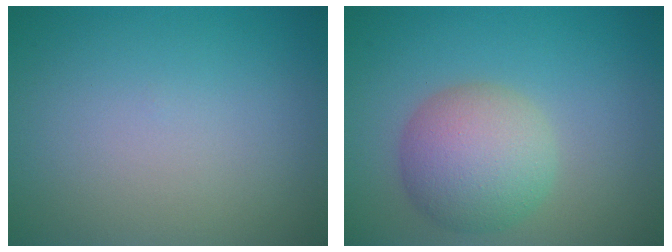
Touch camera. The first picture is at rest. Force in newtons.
{"total": 5.8, "press": 5.8, "slide": 0.4}